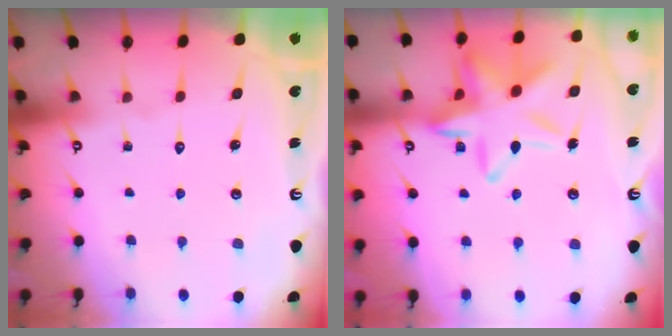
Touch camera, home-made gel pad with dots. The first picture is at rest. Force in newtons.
{"total": 17.0, "press": 16.9, "slide": 1.2}